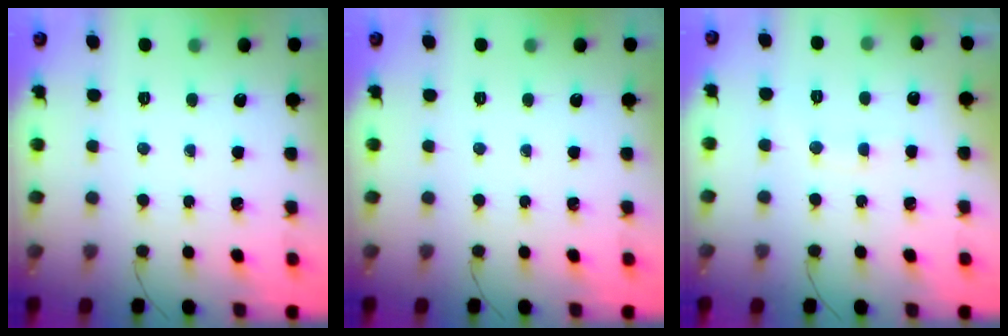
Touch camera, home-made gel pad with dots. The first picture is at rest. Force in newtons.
{"total": 0.0}
{"total": 6.9, "press": 6.8, "slide": 1.4}